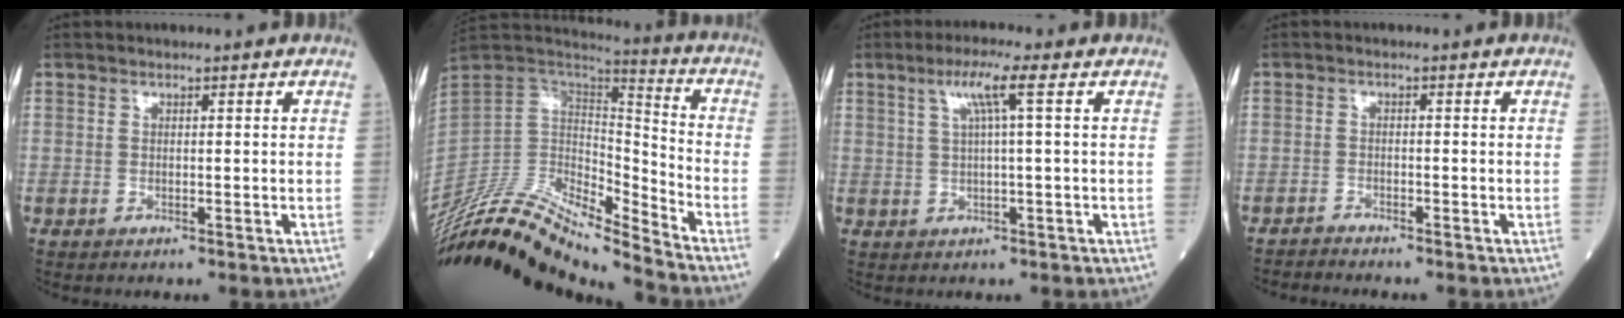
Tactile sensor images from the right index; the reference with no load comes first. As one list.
[{"total": 21.4, "force": [-20.0, 2.2, 7.0], "torque": [-0.137, 0.034, -0.354]}, {"total": 4.8, "force": [1.8, -0.6, 4.4], "torque": [-0.085, 0.010, 0.034]}, {"total": 2.0, "force": [-2.0, -0.3, -0.2], "torque": [0.005, -0.004, -0.037]}]